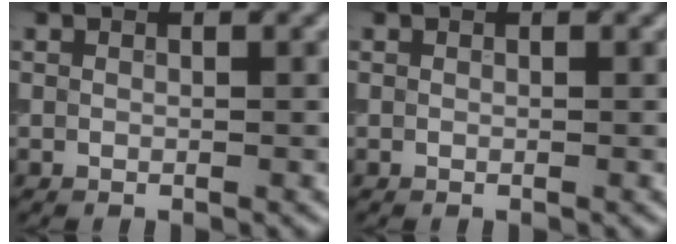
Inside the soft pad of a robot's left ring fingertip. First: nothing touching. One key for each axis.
{"total": 0.0}